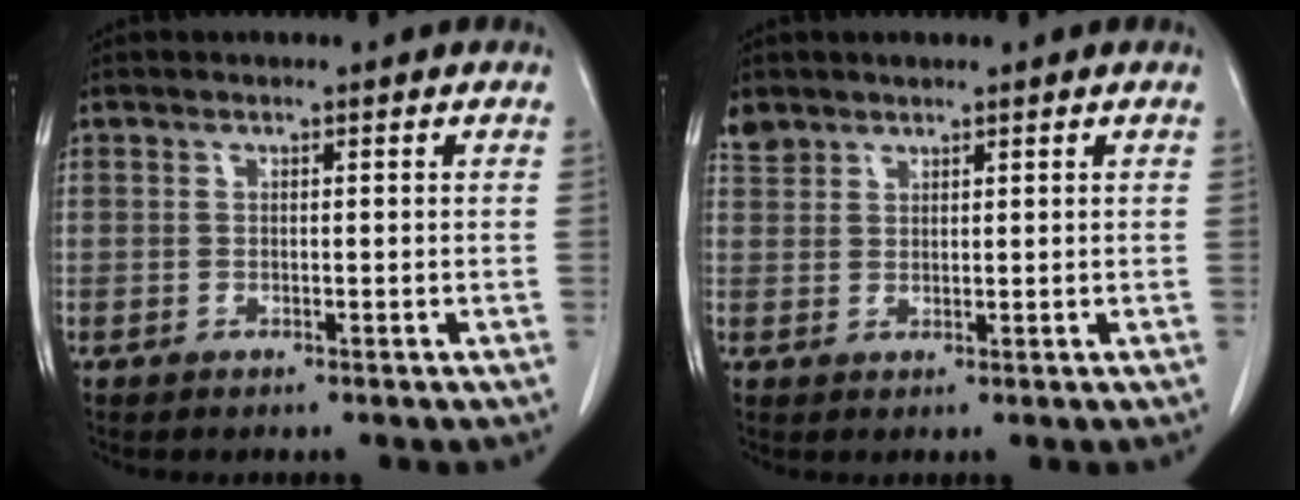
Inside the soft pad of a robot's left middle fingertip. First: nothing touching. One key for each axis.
{"total": 2.3, "fx": 2.0, "fy": 1.1, "fz": -0.1, "tx": 0.001, "ty": 0.008, "tz": 0.039}